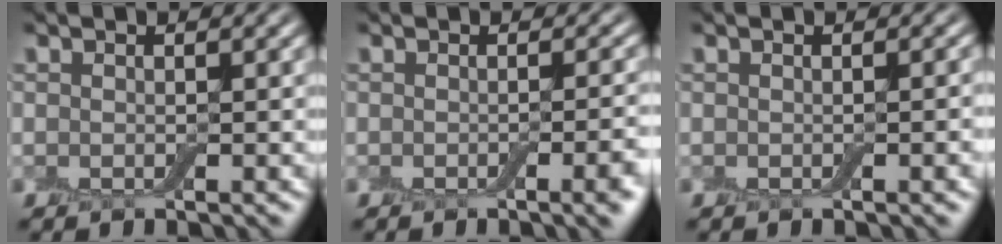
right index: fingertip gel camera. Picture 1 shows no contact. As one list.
[{"total": 3.6, "force": [-1.5, 1.1, 3.2], "torque": [-0.031, -0.003, -0.016]}, {"total": 1.6, "force": [-0.4, 0.3, 1.5], "torque": [-0.019, -0.001, -0.005]}]